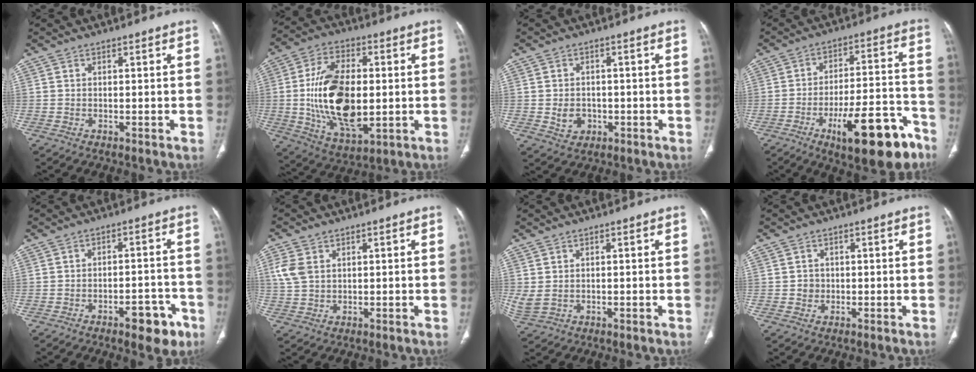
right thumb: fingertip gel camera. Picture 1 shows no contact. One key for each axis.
{"total": 19.6, "fx": -0.6, "fy": 10.5, "fz": 16.5, "tx": -0.295, "ty": -0.006, "tz": -0.001}
{"total": 4.2, "fx": -0.9, "fy": 3.5, "fz": 2.2, "tx": -0.023, "ty": 0.005, "tz": -0.007}
{"total": 18.8, "fx": -10.5, "fy": 6.4, "fz": 14.3, "tx": -0.181, "ty": 0.073, "tz": -0.150}
{"total": 7.8, "fx": -4.4, "fy": 3.4, "fz": 5.4, "tx": -0.046, "ty": 0.032, "tz": -0.056}
{"total": 4.8, "fx": 1.4, "fy": 3.5, "fz": 2.9, "tx": -0.067, "ty": 0.002, "tz": 0.035}
{"total": 3.0, "fx": 0.0, "fy": 2.1, "fz": 2.2, "tx": -0.060, "ty": 0.003, "tz": 0.010}
{"total": 1.8, "fx": -0.1, "fy": 1.7, "fz": 0.5, "tx": 0.002, "ty": 0.006, "tz": -0.002}